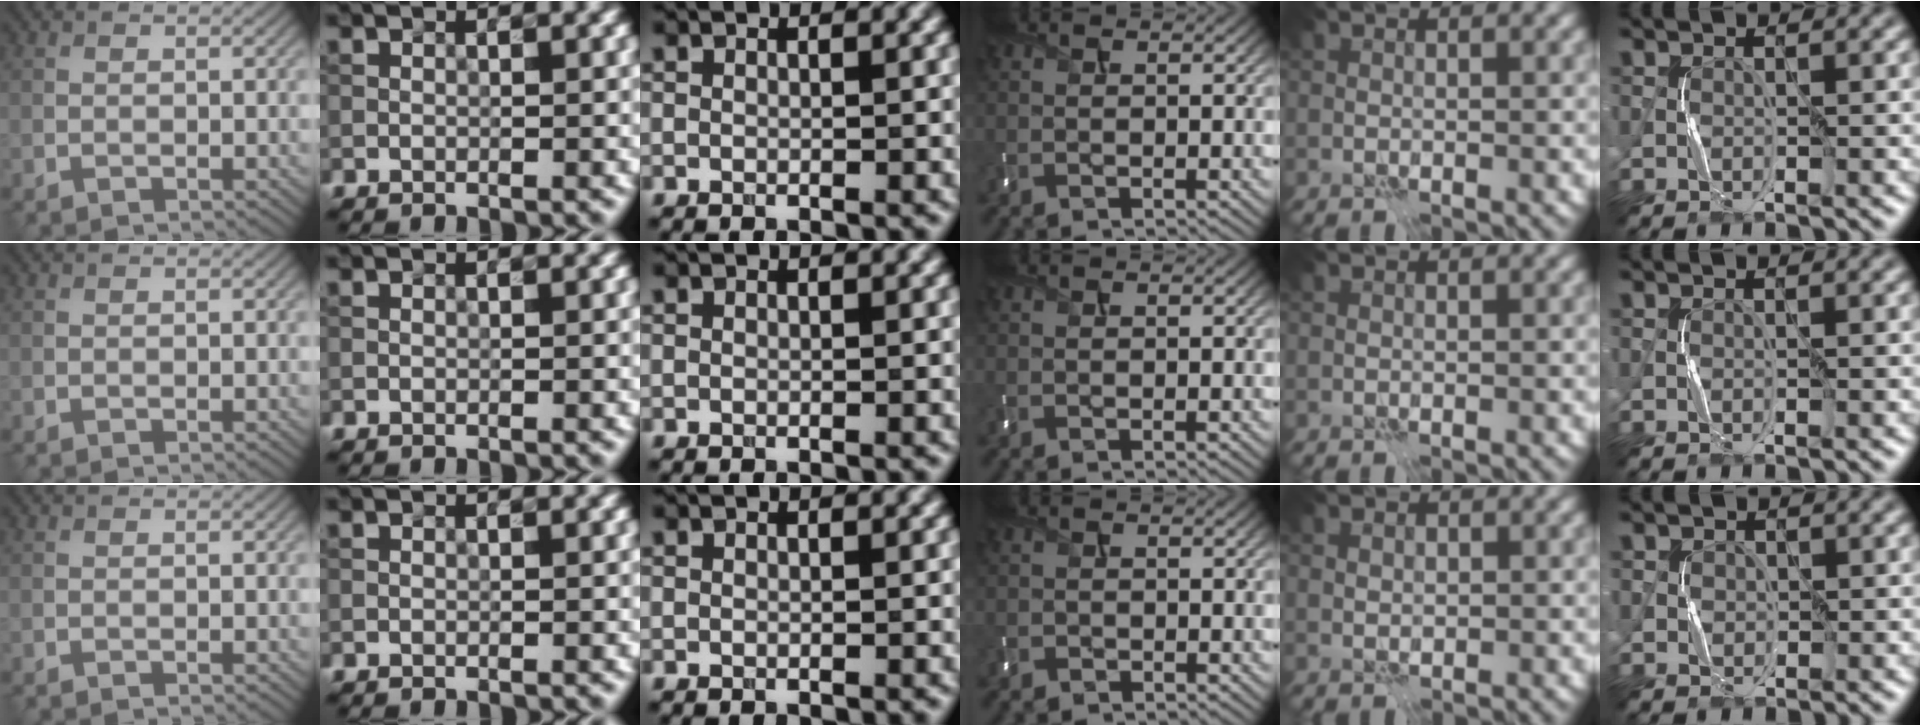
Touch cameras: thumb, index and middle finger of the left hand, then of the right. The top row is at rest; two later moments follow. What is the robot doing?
{"motion": "press", "object": "memory foam"}